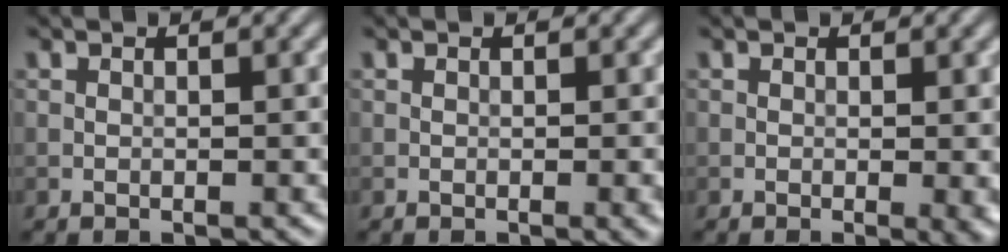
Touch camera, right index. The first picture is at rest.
{"total": 1.0, "force": [-0.2, 0.1, 0.9], "torque": [-0.012, -0.002, -0.003]}
{"total": 1.8, "force": [-0.2, 0.3, 1.8], "torque": [-0.021, -0.007, -0.005]}